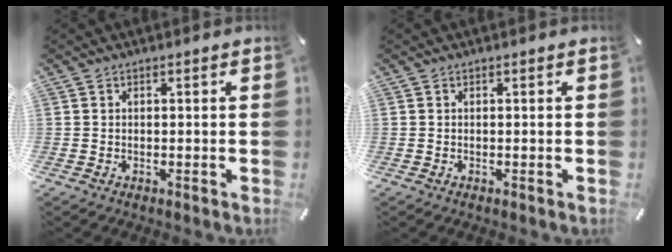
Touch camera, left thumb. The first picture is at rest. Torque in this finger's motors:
{"motor_torque": [-0.03, -0.01, 0.00, 0.04, 0.00]}